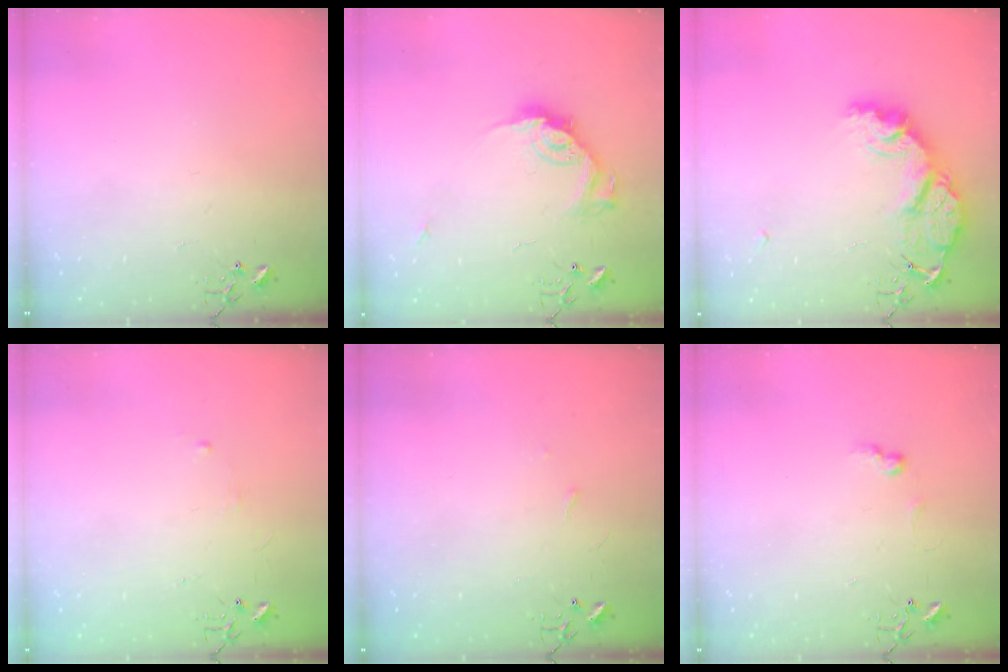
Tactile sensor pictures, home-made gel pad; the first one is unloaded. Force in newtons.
{"total": 14.5, "press": 14.5, "slide": 1.2}
{"total": 15.8, "press": 15.8, "slide": 1.3}
{"total": 2.9, "press": 2.8, "slide": 0.5}
{"total": 3.4, "press": 3.3, "slide": 0.4}
{"total": 5.5, "press": 5.5, "slide": 0.8}